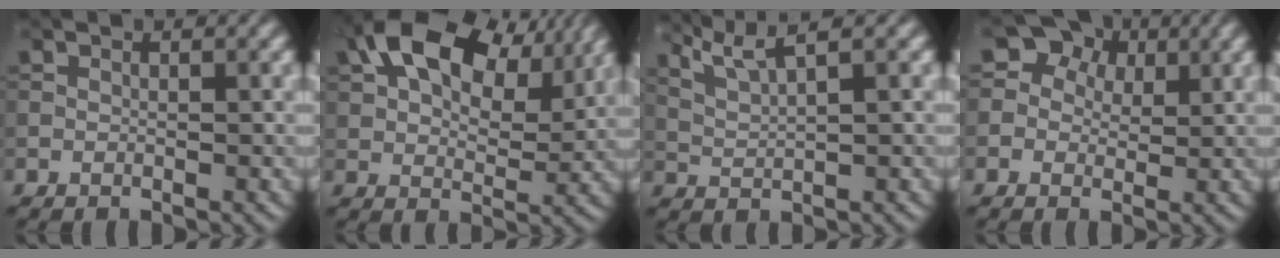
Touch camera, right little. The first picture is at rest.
{"total": 13.6, "force": [6.6, 7.2, 9.5], "torque": [-0.168, 0.021, 0.095]}
{"total": 4.0, "force": [2.7, 0.6, 2.8], "torque": [-0.053, 0.010, 0.059]}
{"total": 7.2, "force": [3.0, 5.8, 3.1], "torque": [-0.045, 0.026, 0.016]}